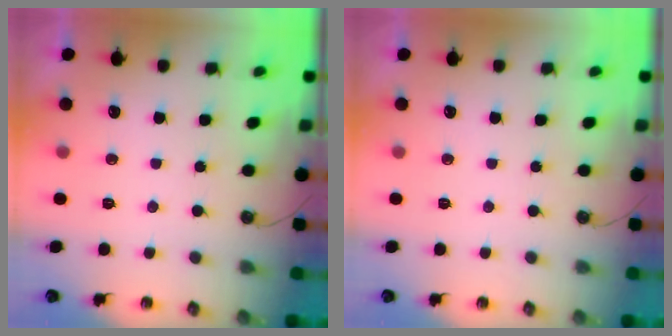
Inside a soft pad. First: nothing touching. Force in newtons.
{"total": 0.0}